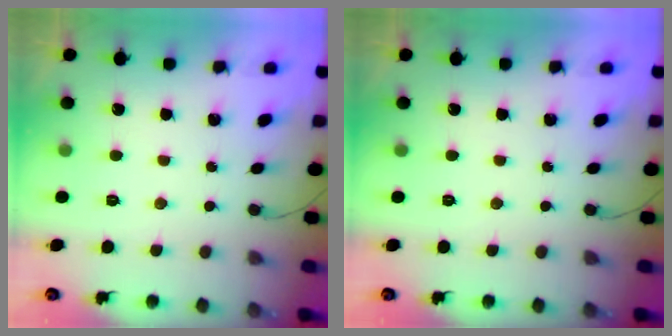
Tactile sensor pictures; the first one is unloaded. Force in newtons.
{"total": 0.0}